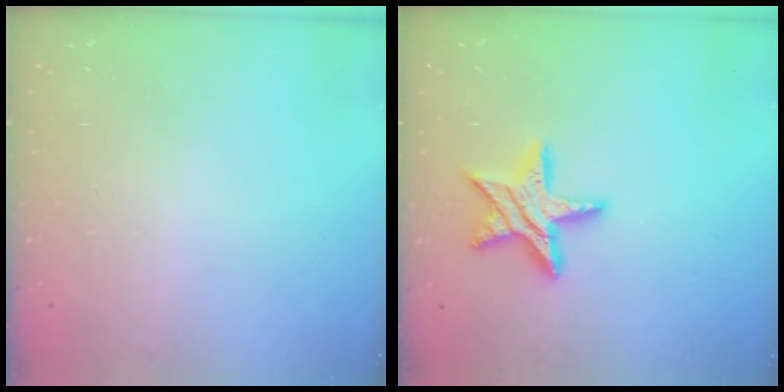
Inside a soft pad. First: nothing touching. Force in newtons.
{"total": 12.1, "press": 12.1, "slide": 0.8}